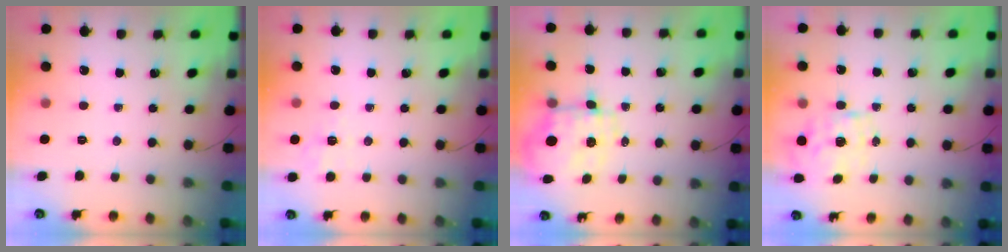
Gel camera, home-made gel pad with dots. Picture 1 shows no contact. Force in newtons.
{"total": 2.0, "press": 0.8, "slide": 1.8}
{"total": 3.6, "press": 3.3, "slide": 1.5}
{"total": 1.6, "press": 1.4, "slide": 0.8}